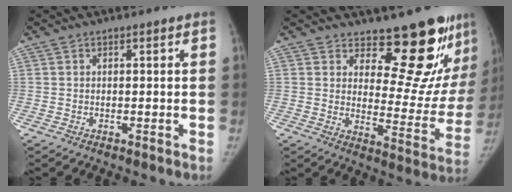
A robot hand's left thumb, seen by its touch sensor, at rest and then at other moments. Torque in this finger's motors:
{"motor_torque": [0.25, 0.43, 0.98, -0.32, 0.04]}